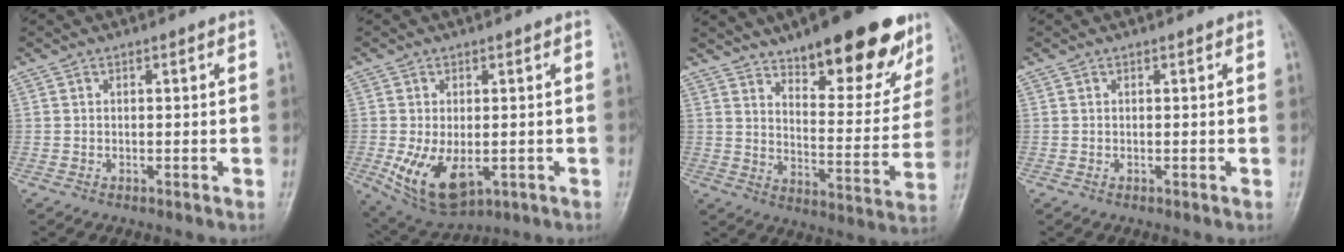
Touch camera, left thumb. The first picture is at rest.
{"total": 9.8, "force": [-1.9, 5.7, 7.7], "torque": [-0.135, -0.016, -0.016]}
{"total": 22.1, "force": [14.7, 7.8, 14.4], "torque": [-0.146, -0.067, 0.214]}
{"total": 0.0}